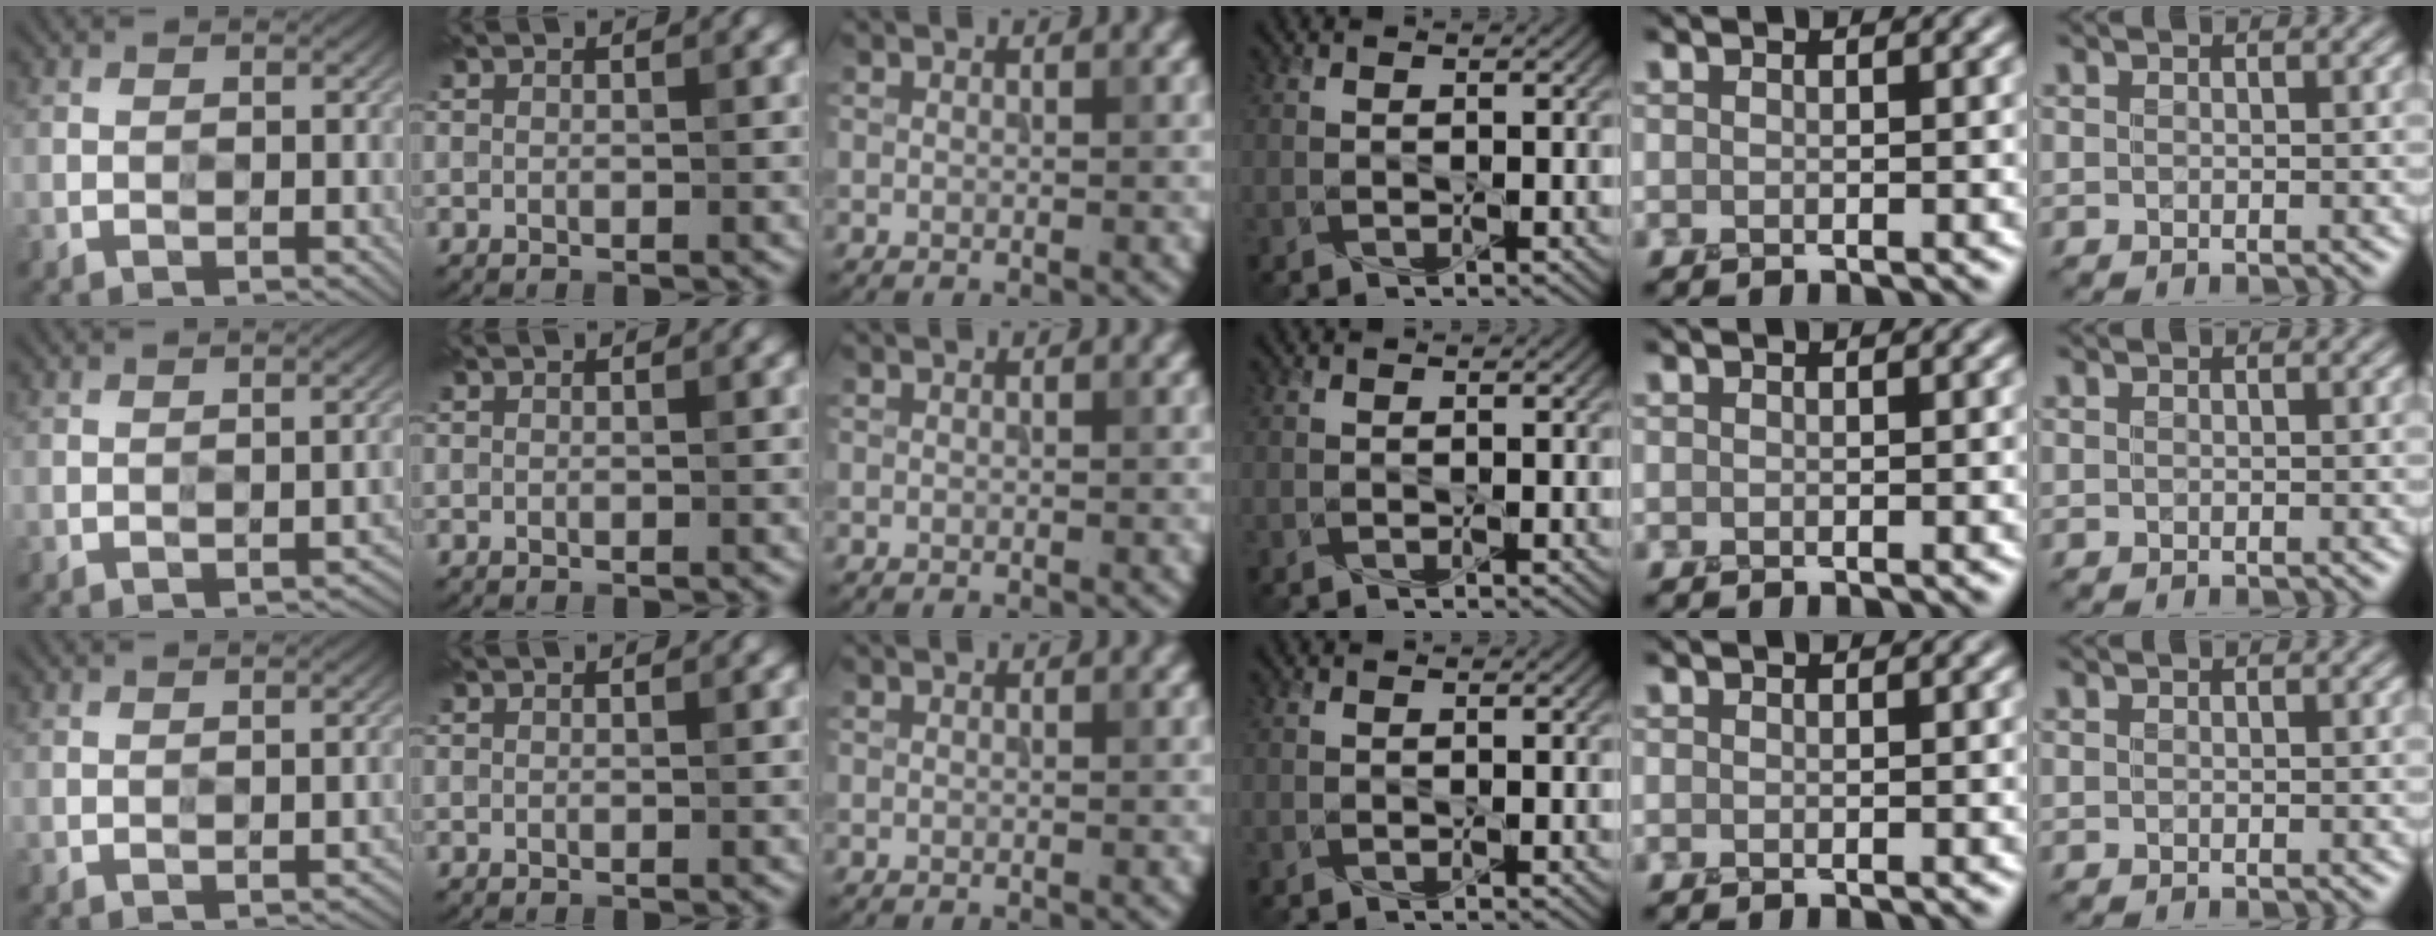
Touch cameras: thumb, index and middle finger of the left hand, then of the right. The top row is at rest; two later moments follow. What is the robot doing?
{"motion": "screw", "object": "flashlight"}